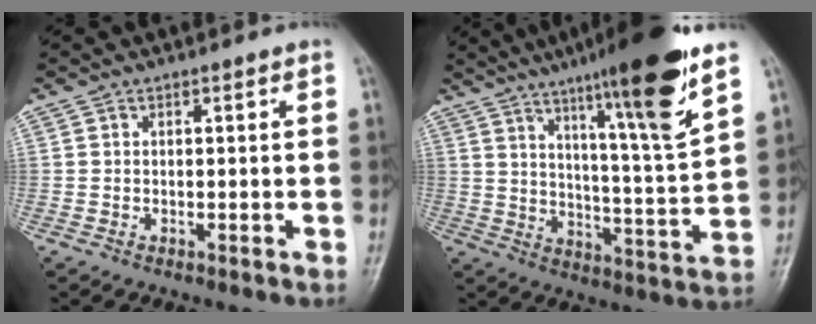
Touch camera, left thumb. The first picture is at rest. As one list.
[{"total": 19.7, "force": [12.1, 1.2, 15.5], "torque": [-0.221, -0.057, 0.186]}]